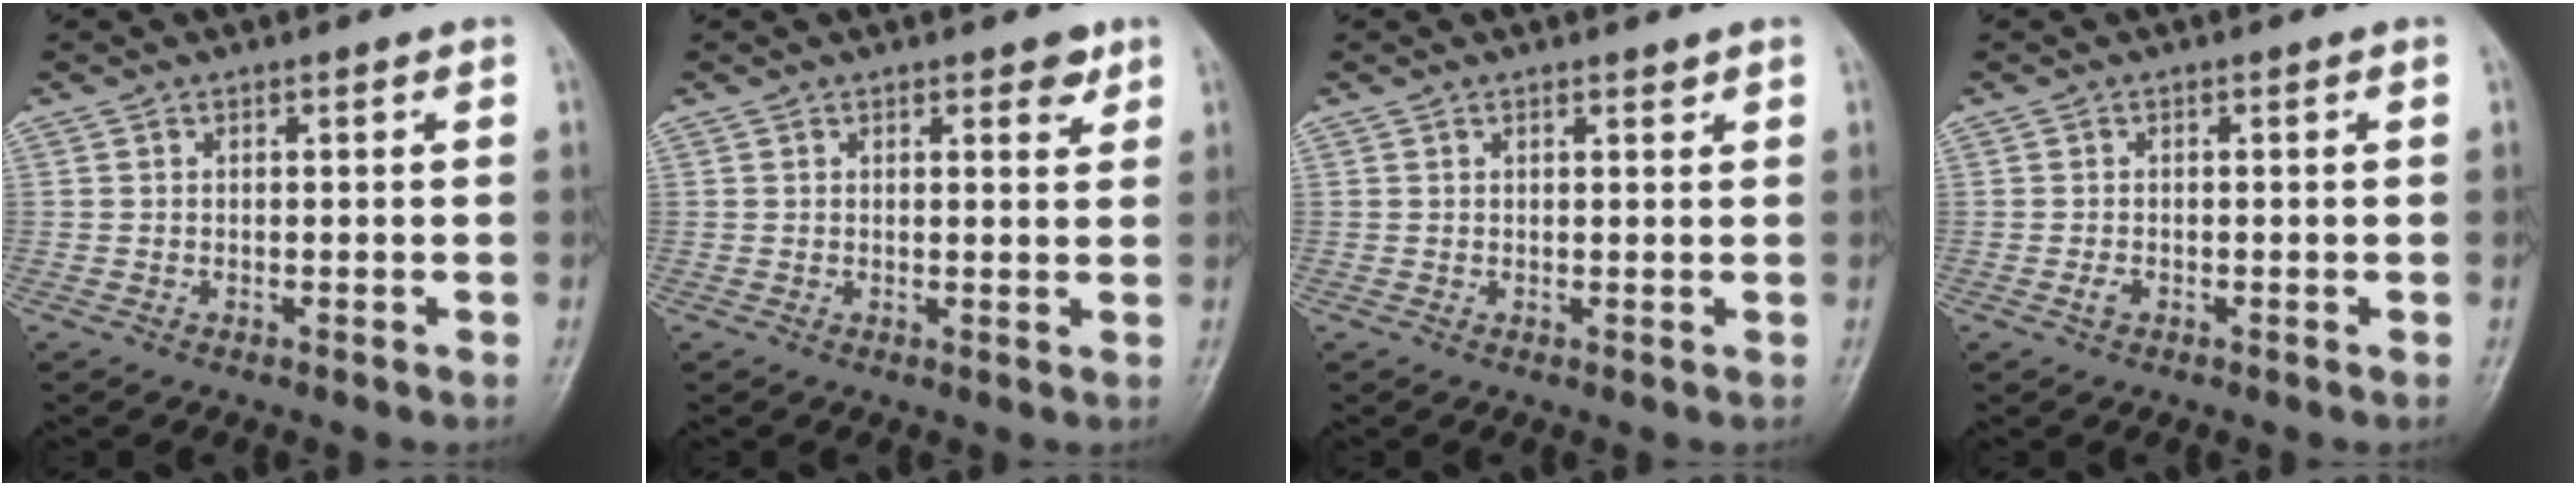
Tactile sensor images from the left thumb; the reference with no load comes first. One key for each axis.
{"total": 2.8, "fx": 1.8, "fy": 1.2, "fz": 1.8, "tx": -0.010, "ty": -0.009, "tz": 0.021}
{"total": 1.1, "fx": 0.8, "fy": 0.3, "fz": 0.6, "tx": -0.008, "ty": -0.005, "tz": 0.014}
{"total": 1.2, "fx": -0.4, "fy": 0.7, "fz": 0.8, "tx": -0.016, "ty": 0.000, "tz": -0.010}